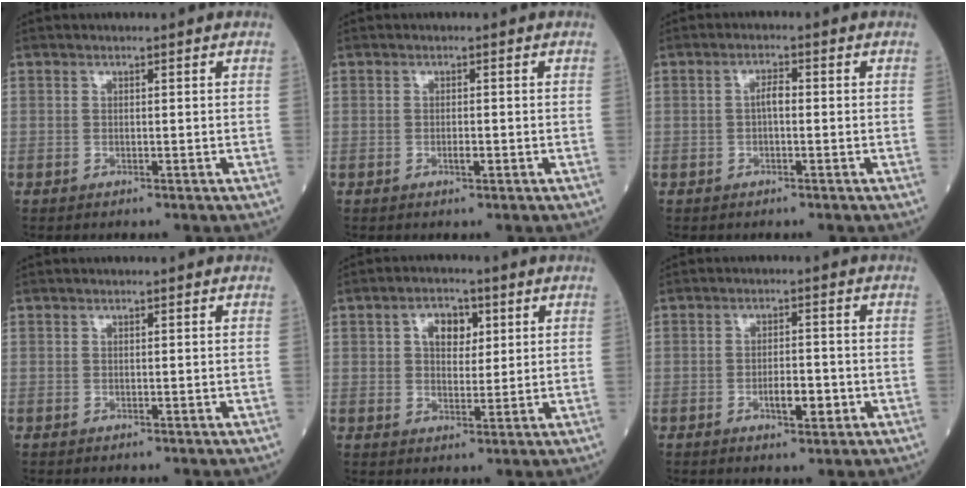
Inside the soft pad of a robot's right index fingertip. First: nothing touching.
{"total": 1.1, "force": [-0.4, 0.3, 1.0], "torque": [-0.016, 0.000, -0.006]}
{"total": 1.9, "force": [-0.2, 0.6, 1.8], "torque": [-0.031, 0.005, -0.006]}
{"total": 0.0}
{"total": 5.2, "force": [1.8, 3.3, 3.5], "torque": [-0.057, 0.013, 0.030]}
{"total": 4.0, "force": [-1.3, 1.3, 3.5], "torque": [-0.055, 0.002, -0.018]}